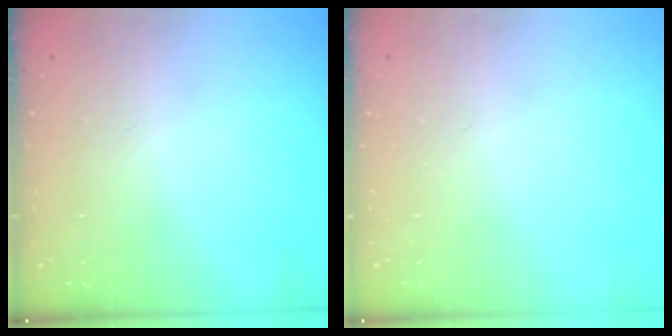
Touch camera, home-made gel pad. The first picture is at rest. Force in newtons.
{"total": 0.0}